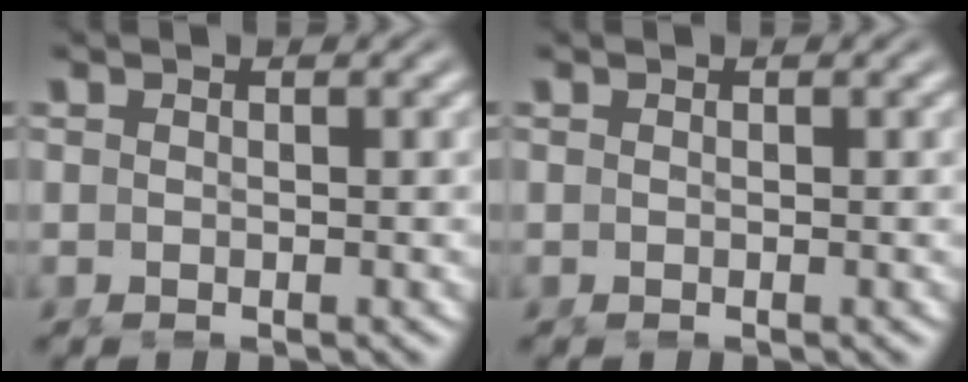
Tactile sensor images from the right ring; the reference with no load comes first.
{"total": 0.0}